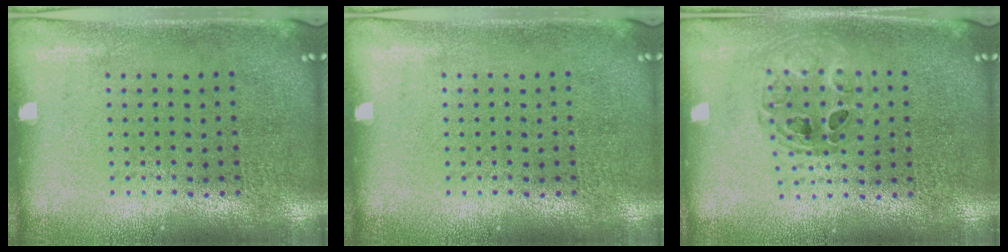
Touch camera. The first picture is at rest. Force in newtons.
{"total": 0.0}
{"total": 0.8, "press": 0.8, "slide": 0.1}